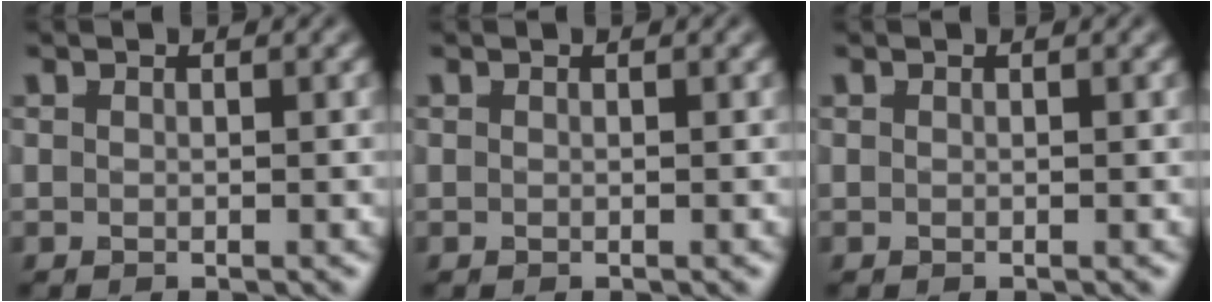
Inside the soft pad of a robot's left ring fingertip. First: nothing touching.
{"total": 0.0}
{"total": 0.0}